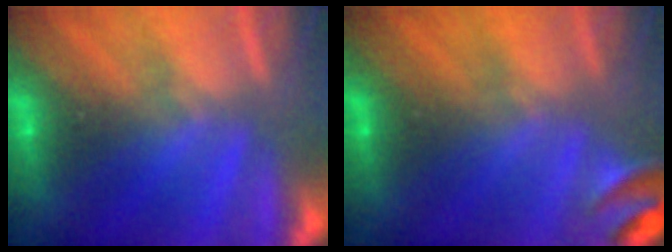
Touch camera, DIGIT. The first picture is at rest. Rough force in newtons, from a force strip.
{"total": 2.7}